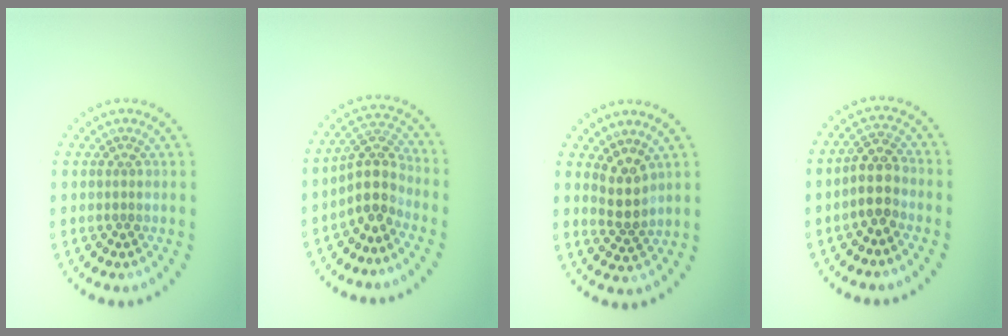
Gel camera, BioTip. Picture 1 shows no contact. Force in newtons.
{"total": 3.5, "press": 2.7, "slide": 2.2}
{"total": 2.5, "press": 2.1, "slide": 1.5}
{"total": 2.9, "press": 2.6, "slide": 1.4}